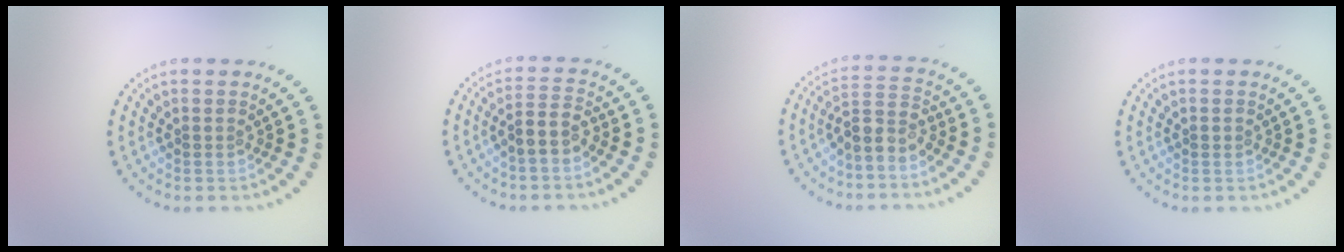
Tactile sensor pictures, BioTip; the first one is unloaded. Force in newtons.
{"total": 2.5, "press": 2.2, "slide": 1.2}
{"total": 2.9, "press": 2.3, "slide": 1.8}
{"total": 0.6, "press": 0.6, "slide": 0.1}